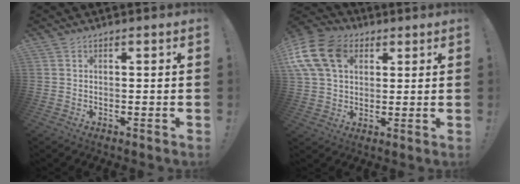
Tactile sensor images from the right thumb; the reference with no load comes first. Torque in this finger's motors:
{"motor_torque": [1.20, 1.20, 1.35, 0.60, 0.13]}